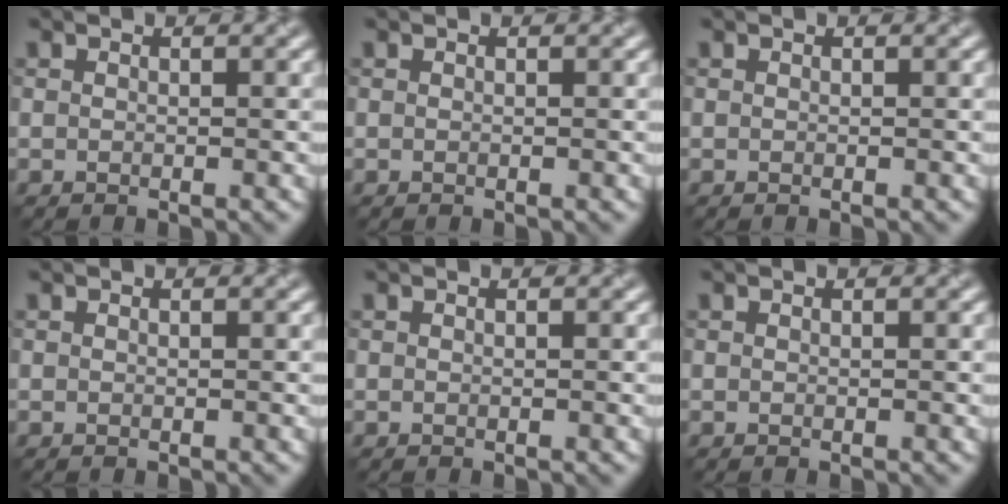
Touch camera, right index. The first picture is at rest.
{"total": 0.0}
{"total": 0.0}
{"total": 0.0}
{"total": 0.0}
{"total": 0.0}